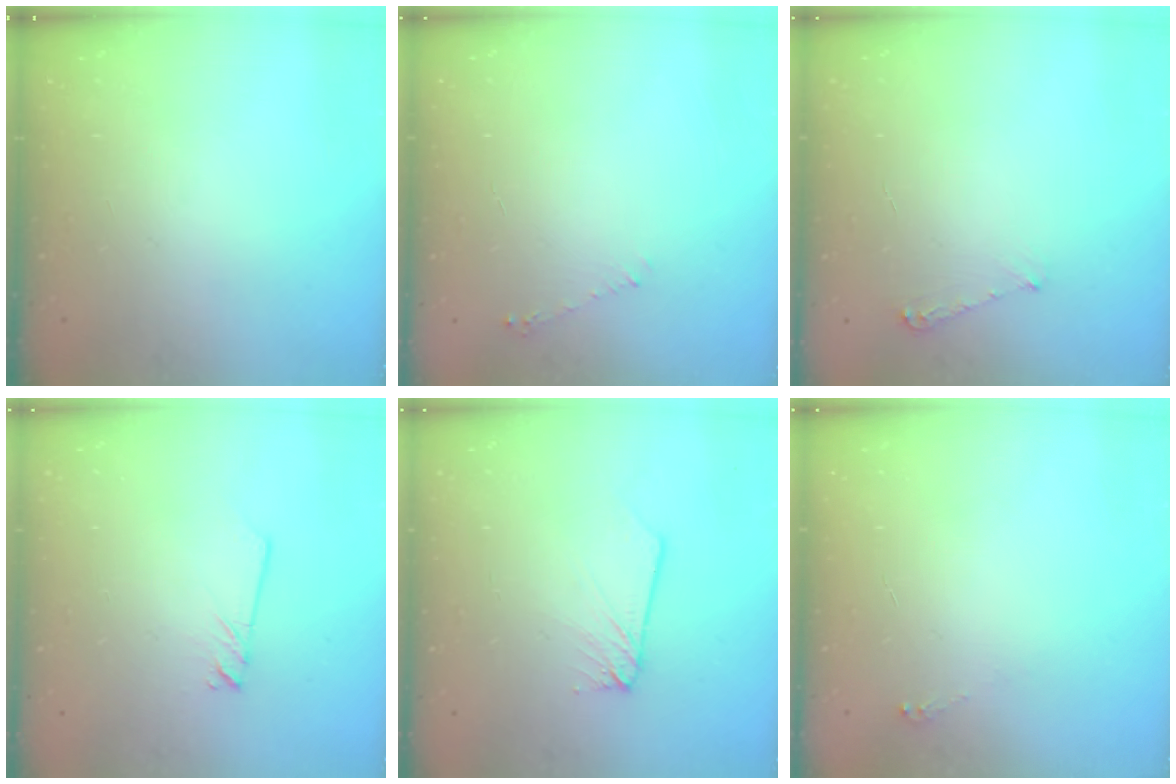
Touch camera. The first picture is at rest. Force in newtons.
{"total": 4.1, "press": 4.1, "slide": 0.6}
{"total": 4.0, "press": 3.9, "slide": 0.5}
{"total": 2.0, "press": 2.0, "slide": 0.2}
{"total": 2.6, "press": 2.6, "slide": 0.3}
{"total": 3.1, "press": 3.0, "slide": 0.5}